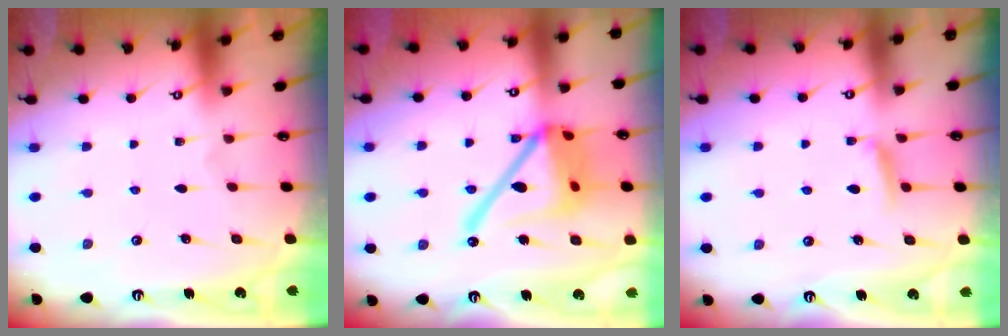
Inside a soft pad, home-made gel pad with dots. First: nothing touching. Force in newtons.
{"total": 20.3, "press": 20.2, "slide": 2.1}
{"total": 5.8, "press": 5.7, "slide": 0.9}